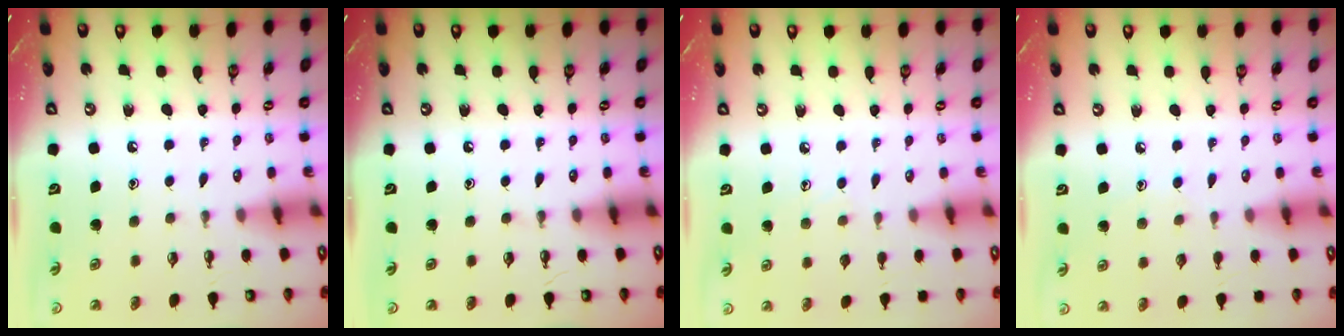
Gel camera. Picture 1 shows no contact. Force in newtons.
{"total": 0.0}
{"total": 4.4, "press": 4.3, "slide": 0.4}
{"total": 4.9, "press": 4.9, "slide": 0.6}